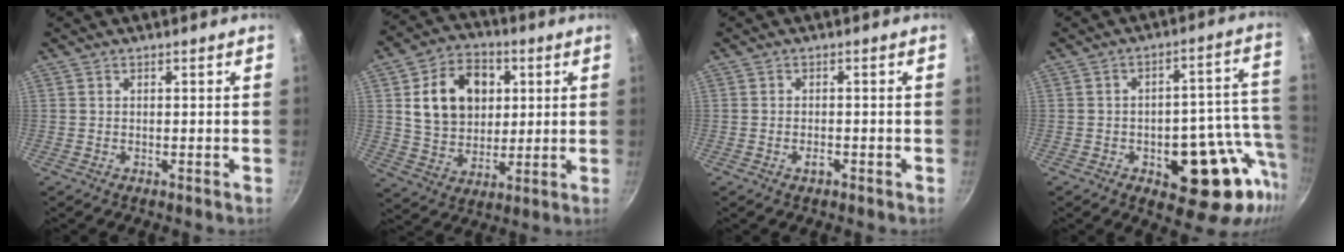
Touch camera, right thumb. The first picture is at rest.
{"total": 15.5, "force": [3.5, 11.9, 9.4], "torque": [-0.128, 0.003, 0.061]}
{"total": 1.7, "force": [-0.9, 0.9, 1.1], "torque": [-0.021, 0.007, -0.017]}
{"total": 17.2, "force": [-5.1, 8.6, 14.0], "torque": [-0.121, 0.028, -0.068]}